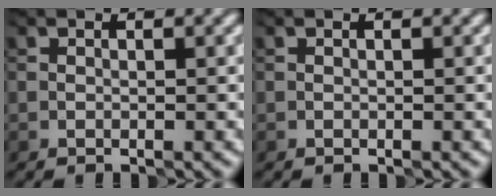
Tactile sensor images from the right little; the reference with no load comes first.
{"total": 0.0}